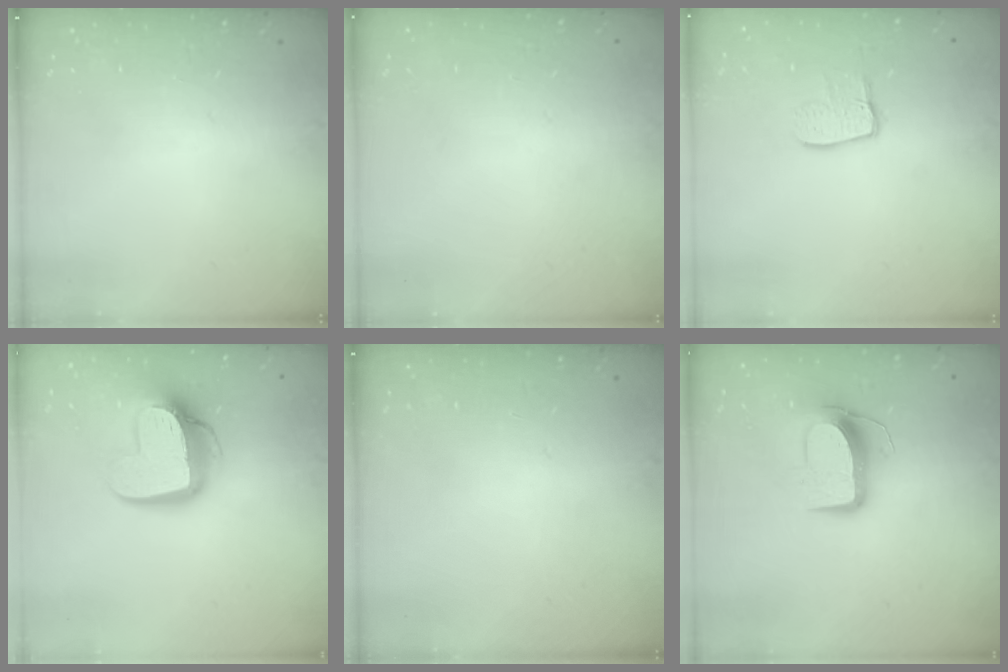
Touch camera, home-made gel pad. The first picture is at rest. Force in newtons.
{"total": 0.0}
{"total": 8.5, "press": 8.5, "slide": 0.7}
{"total": 14.0, "press": 13.9, "slide": 1.3}
{"total": 0.0}
{"total": 10.3, "press": 10.3, "slide": 0.2}